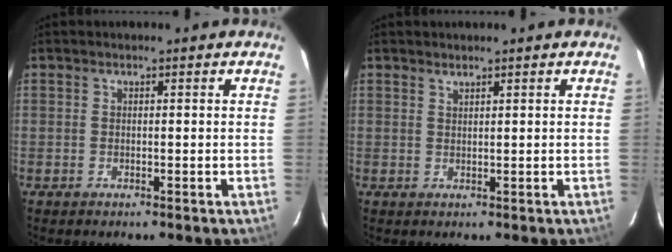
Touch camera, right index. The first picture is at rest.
{"total": 0.8, "force": [0.8, 0.1, 0.2], "torque": [-0.004, -0.001, 0.015]}